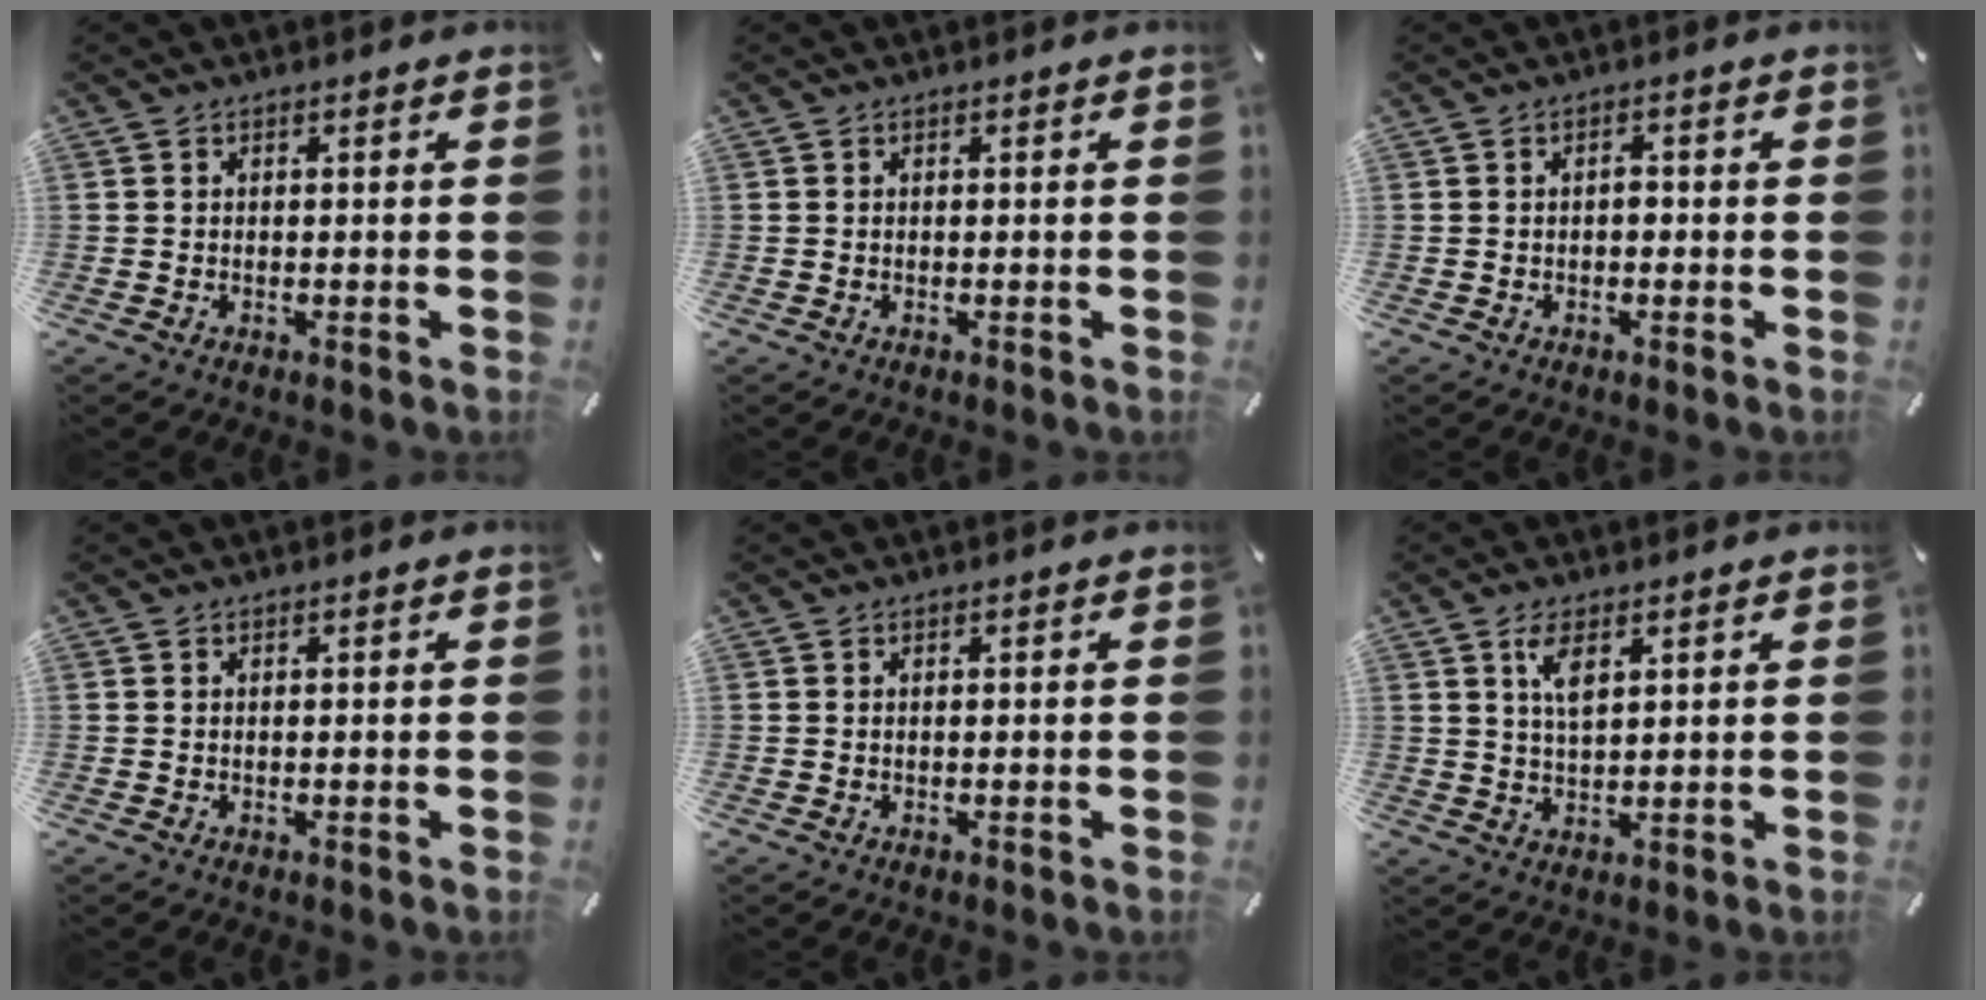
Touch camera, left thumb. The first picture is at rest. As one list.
[{"total": 0.0}, {"total": 1.6, "force": [-0.3, 1.0, 1.2], "torque": [-0.024, 0.005, -0.008]}, {"total": 0.0}, {"total": 0.0}, {"total": 5.1, "force": [2.5, 2.2, 3.8], "torque": [-0.066, -0.003, 0.040]}]